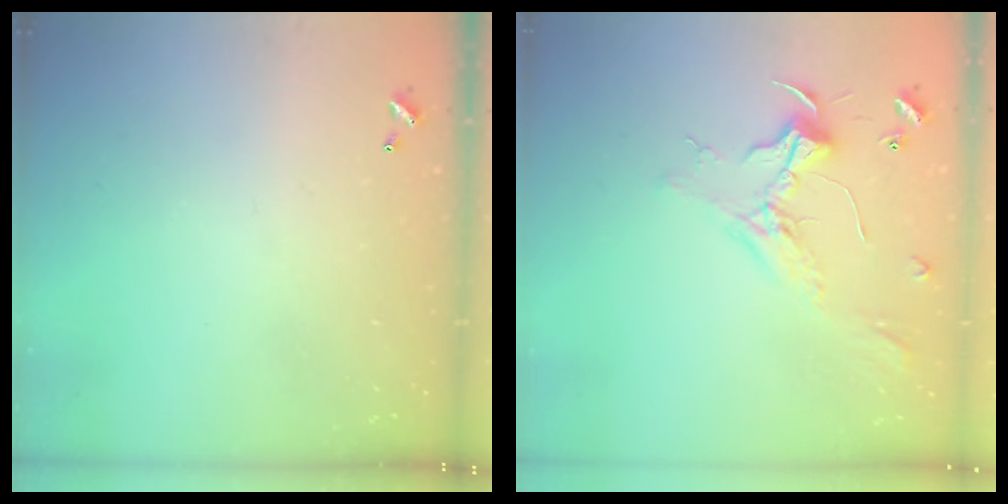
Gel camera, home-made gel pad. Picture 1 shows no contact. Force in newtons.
{"total": 2.3, "press": 2.2, "slide": 0.9}